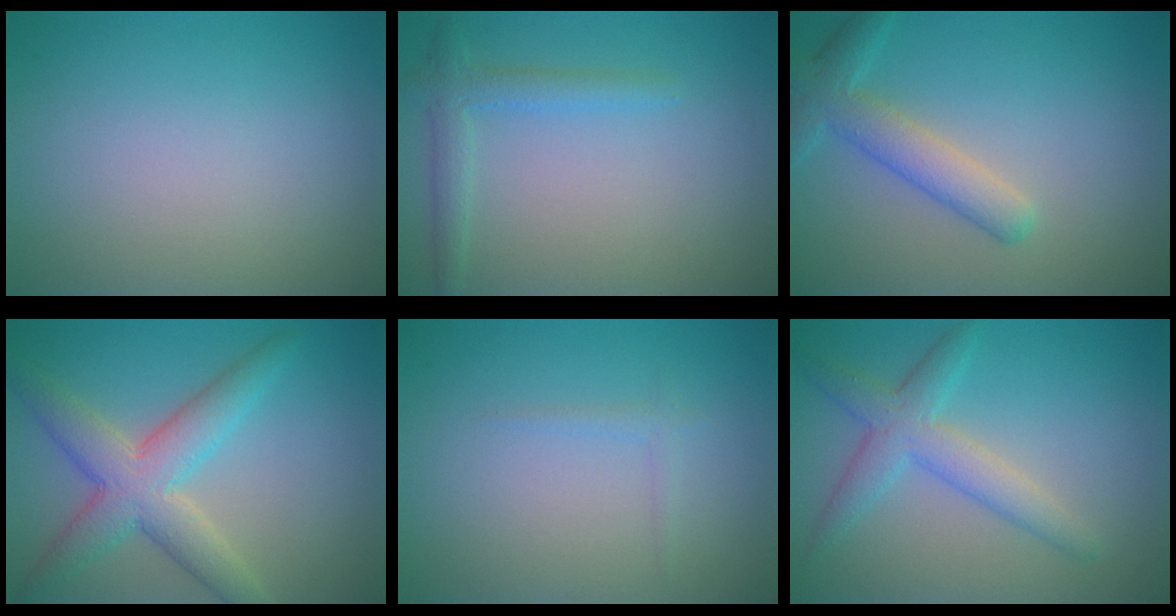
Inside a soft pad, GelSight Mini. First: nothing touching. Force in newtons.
{"total": 2.3, "press": 2.3, "slide": 0.2}
{"total": 3.8, "press": 3.8, "slide": 0.2}
{"total": 5.0, "press": 4.9, "slide": 0.3}
{"total": 0.9, "press": 0.8, "slide": 0.1}
{"total": 3.8, "press": 3.8, "slide": 0.1}